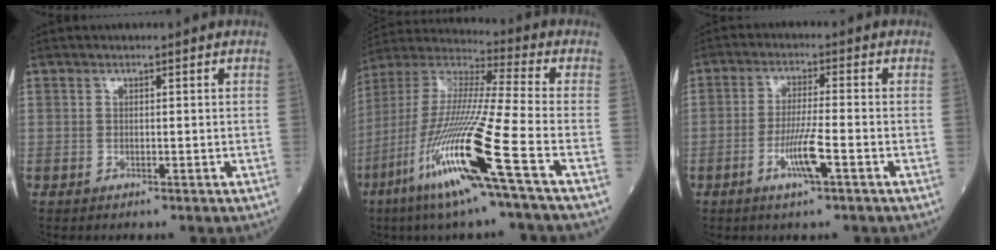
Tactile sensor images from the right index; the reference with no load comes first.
{"total": 19.5, "force": [-8.6, -1.0, 17.4], "torque": [-0.387, -0.048, -0.177]}
{"total": 5.7, "force": [-2.4, 0.0, 5.2], "torque": [-0.100, -0.008, -0.046]}